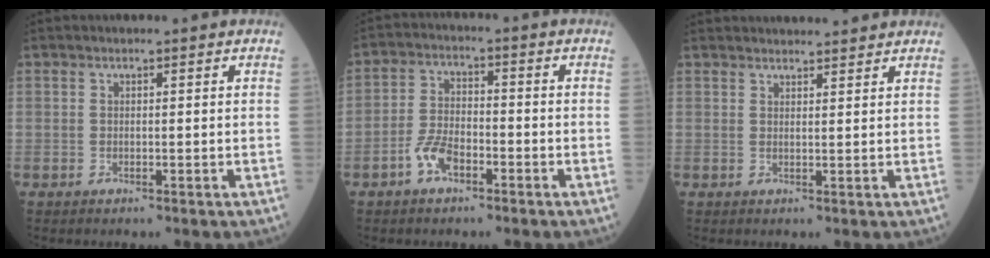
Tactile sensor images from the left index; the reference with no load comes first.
{"total": 5.4, "force": [-3.0, 2.6, 3.7], "torque": [-0.082, 0.005, -0.057]}
{"total": 9.5, "force": [9.1, 1.6, 2.4], "torque": [-0.021, 0.027, 0.114]}